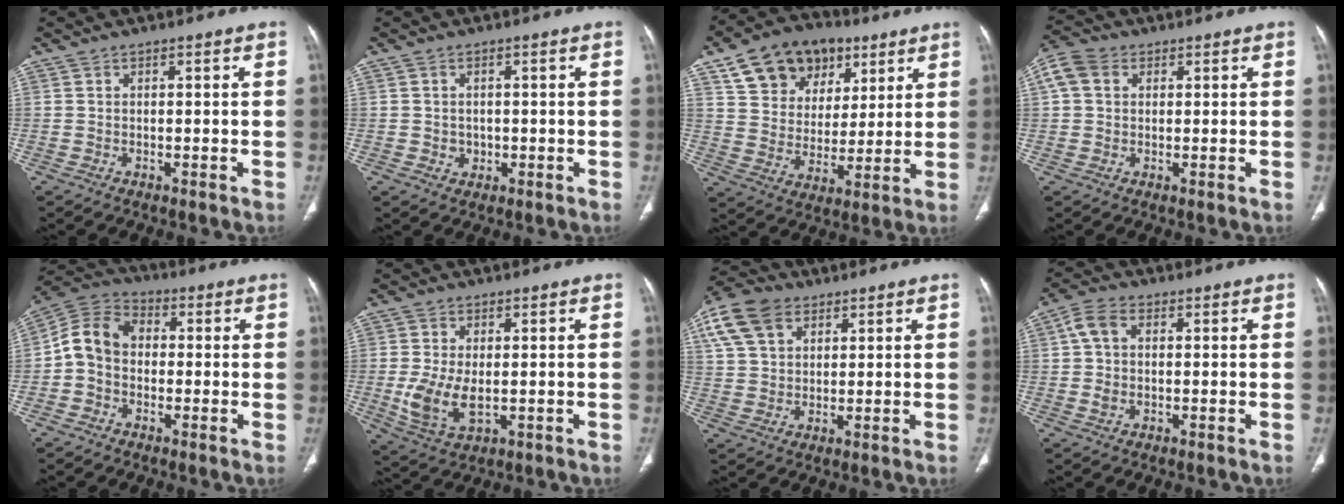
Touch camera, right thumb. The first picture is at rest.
{"total": 2.2, "force": [-0.2, 2.0, 0.9], "torque": [-0.004, 0.004, 0.002]}
{"total": 17.2, "force": [9.2, 12.3, 7.8], "torque": [-0.093, -0.010, 0.158]}
{"total": 6.2, "force": [1.8, 4.8, 3.4], "torque": [-0.067, 0.020, 0.031]}
{"total": 9.2, "force": [-0.5, 7.4, 5.4], "torque": [-0.087, 0.033, -0.026]}
{"total": 8.4, "force": [-0.7, 4.7, 7.0], "torque": [-0.140, -0.011, -0.003]}
{"total": 14.2, "force": [6.8, 9.6, 7.9], "torque": [-0.163, 0.010, 0.128]}
{"total": 5.6, "force": [1.0, 3.6, 4.1], "torque": [-0.081, 0.012, 0.017]}